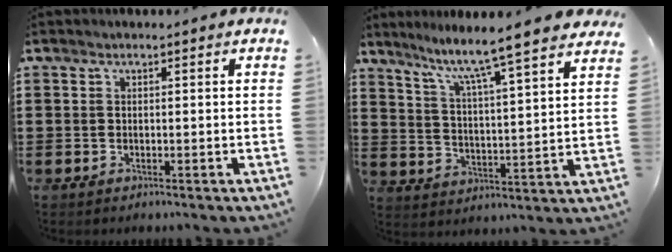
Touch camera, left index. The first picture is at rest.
{"total": 7.1, "force": [6.1, -0.9, 3.4], "torque": [-0.092, -0.050, 0.094]}